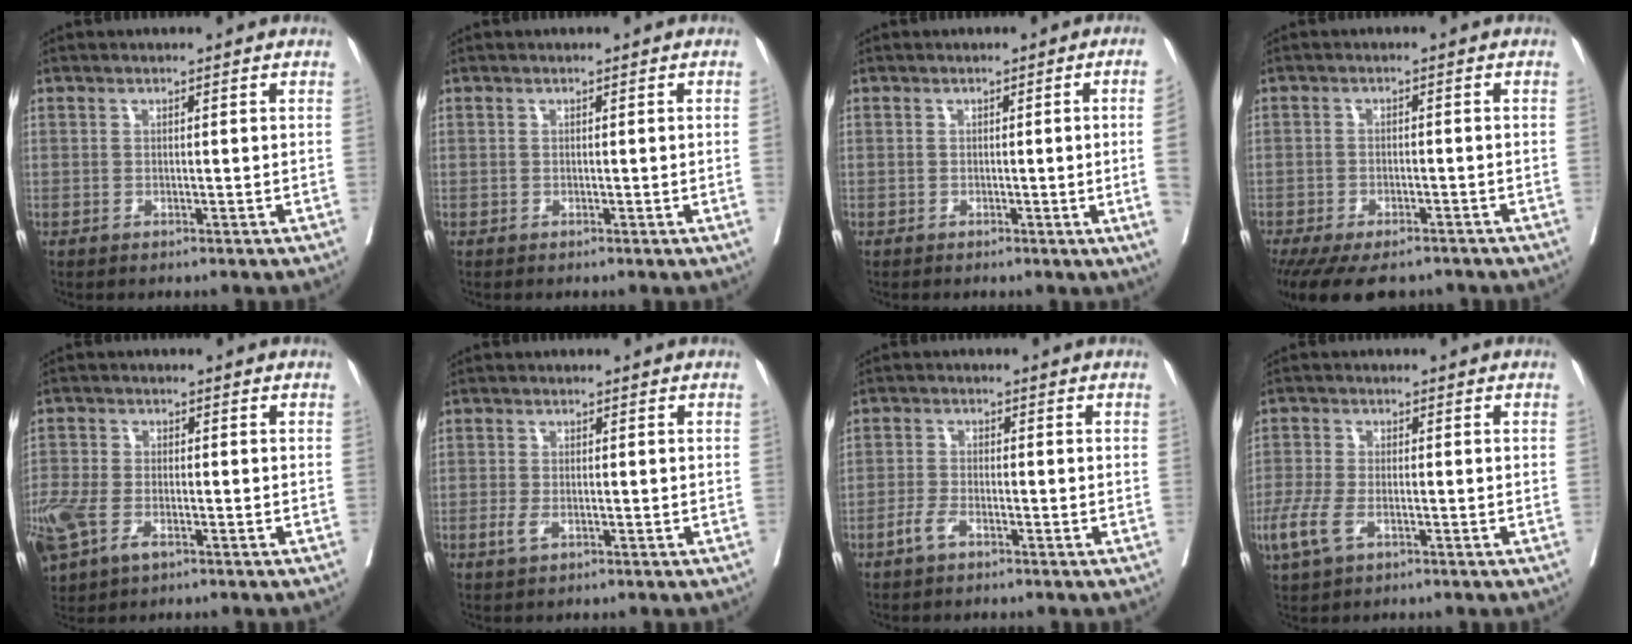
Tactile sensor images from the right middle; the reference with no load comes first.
{"total": 0.9, "force": [-0.1, -0.3, 0.9], "torque": [-0.016, 0.001, 0.002]}
{"total": 6.6, "force": [-0.9, -2.3, 6.1], "torque": [-0.073, -0.017, -0.008]}
{"total": 12.4, "force": [-9.4, 5.0, 6.3], "torque": [-0.132, -0.025, -0.131]}
{"total": 13.0, "force": [-6.1, 8.0, 8.4], "torque": [-0.242, -0.015, -0.105]}
{"total": 2.0, "force": [-0.8, 0.9, 1.6], "torque": [-0.038, -0.002, -0.012]}
{"total": 2.7, "force": [-1.8, 0.9, 1.9], "torque": [-0.044, 0.000, -0.036]}
{"total": 5.5, "force": [-2.2, 2.6, 4.3], "torque": [-0.102, -0.011, -0.039]}